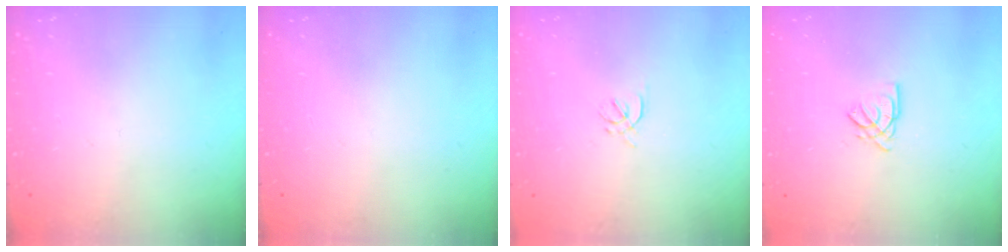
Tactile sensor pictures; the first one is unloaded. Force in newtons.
{"total": 0.0}
{"total": 1.7, "press": 1.6, "slide": 0.6}
{"total": 2.6, "press": 2.6, "slide": 0.1}